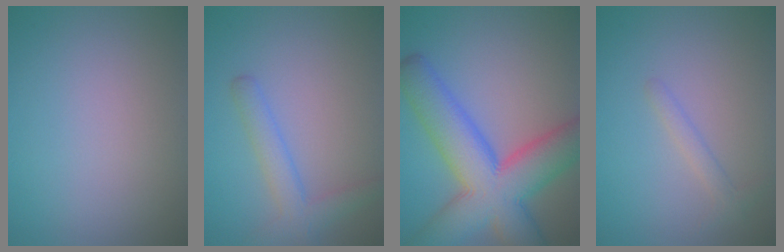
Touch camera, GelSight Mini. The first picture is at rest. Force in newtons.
{"total": 3.0, "press": 3.0, "slide": 0.2}
{"total": 11.7, "press": 11.7, "slide": 0.5}
{"total": 1.3, "press": 1.3, "slide": 0.1}